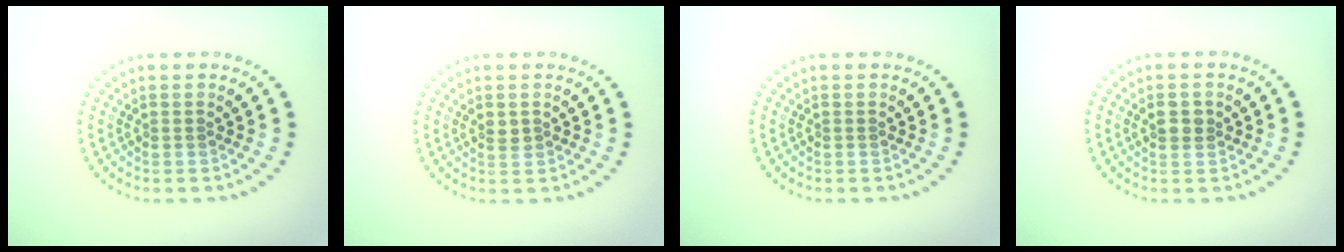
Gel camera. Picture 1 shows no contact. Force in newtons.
{"total": 1.1, "press": 1.1, "slide": 0.1}
{"total": 0.0}
{"total": 1.8, "press": 1.7, "slide": 0.7}